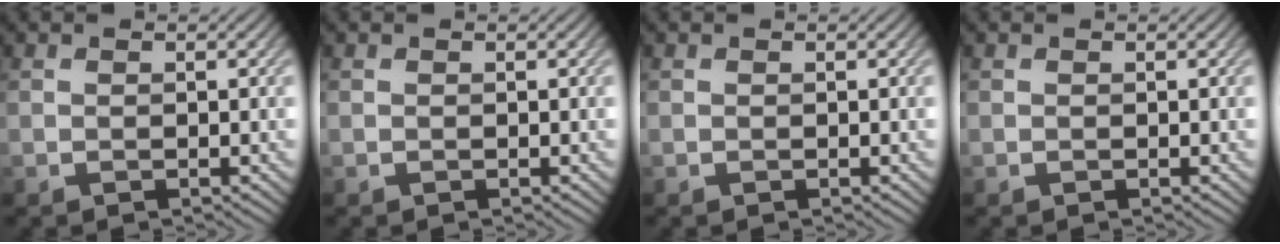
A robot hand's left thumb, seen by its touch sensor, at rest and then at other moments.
{"total": 0.0}
{"total": 0.0}
{"total": 0.0}